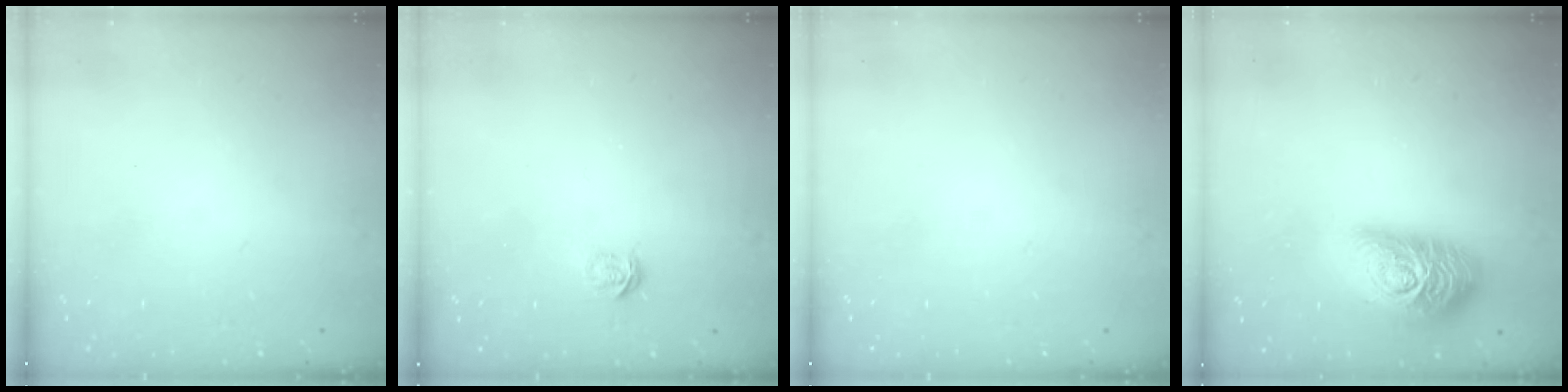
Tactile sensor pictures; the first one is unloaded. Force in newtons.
{"total": 1.8, "press": 1.8, "slide": 0.2}
{"total": 0.0}
{"total": 18.2, "press": 18.1, "slide": 1.1}